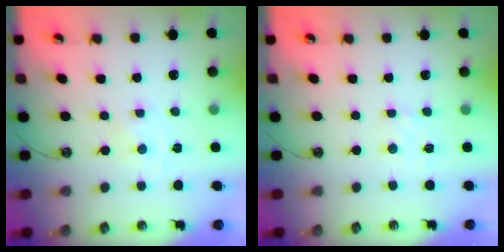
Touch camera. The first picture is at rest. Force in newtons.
{"total": 2.8, "press": 2.8, "slide": 0.4}